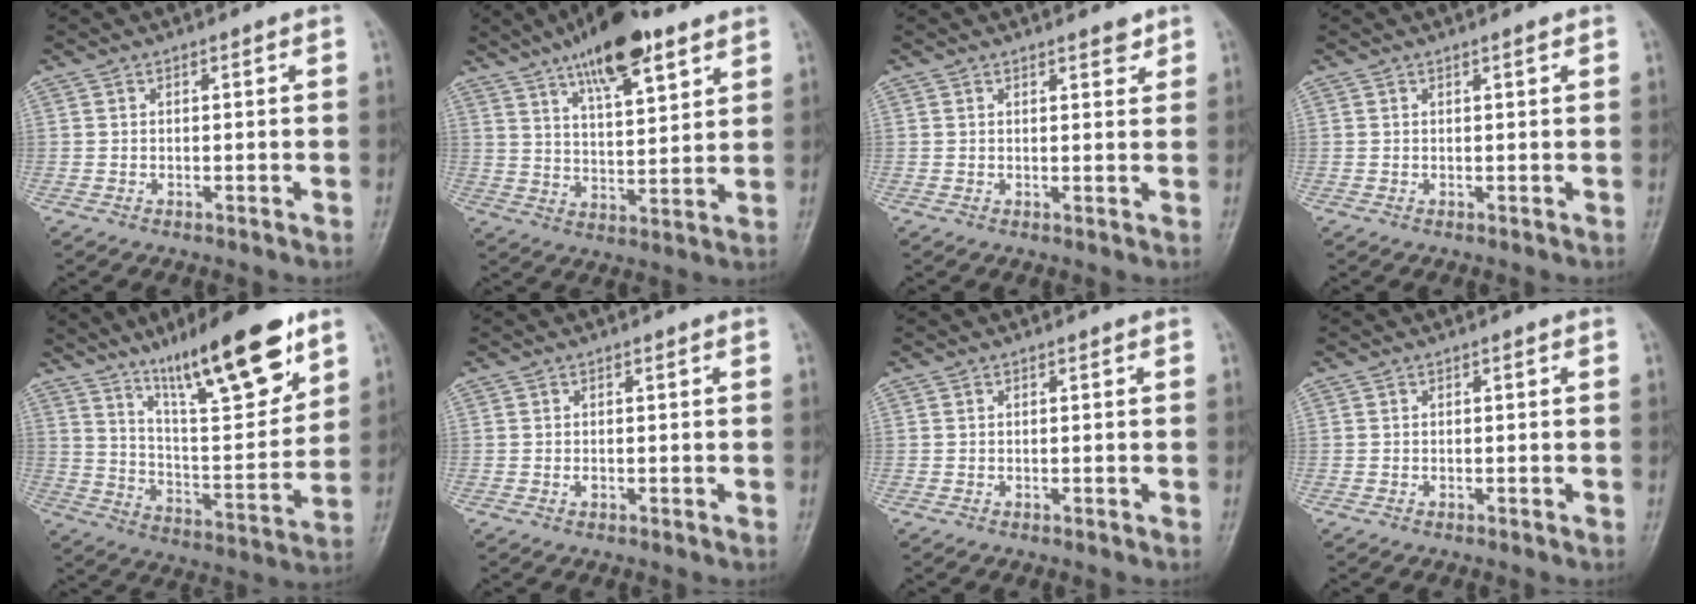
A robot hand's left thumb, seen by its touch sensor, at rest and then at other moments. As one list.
[{"total": 15.5, "force": [9.6, 5.1, 11.0], "torque": [-0.151, -0.037, 0.158]}, {"total": 2.2, "force": [1.7, 0.8, 1.2], "torque": [-0.006, -0.010, 0.022]}, {"total": 0.8, "force": [0.6, 0.1, 0.5], "torque": [-0.008, -0.003, 0.009]}, {"total": 21.4, "force": [13.8, 5.1, 15.5], "torque": [-0.214, -0.065, 0.233]}, {"total": 0.6, "force": [0.0, 0.4, 0.4], "torque": [-0.006, -0.001, 0.001]}, {"total": 0.0}, {"total": 0.0}]